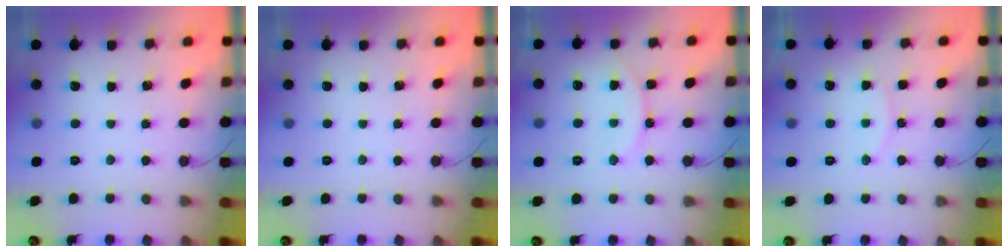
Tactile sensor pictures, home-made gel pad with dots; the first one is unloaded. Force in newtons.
{"total": 0.0}
{"total": 10.9, "press": 10.9, "slide": 1.2}
{"total": 8.9, "press": 8.9, "slide": 0.7}